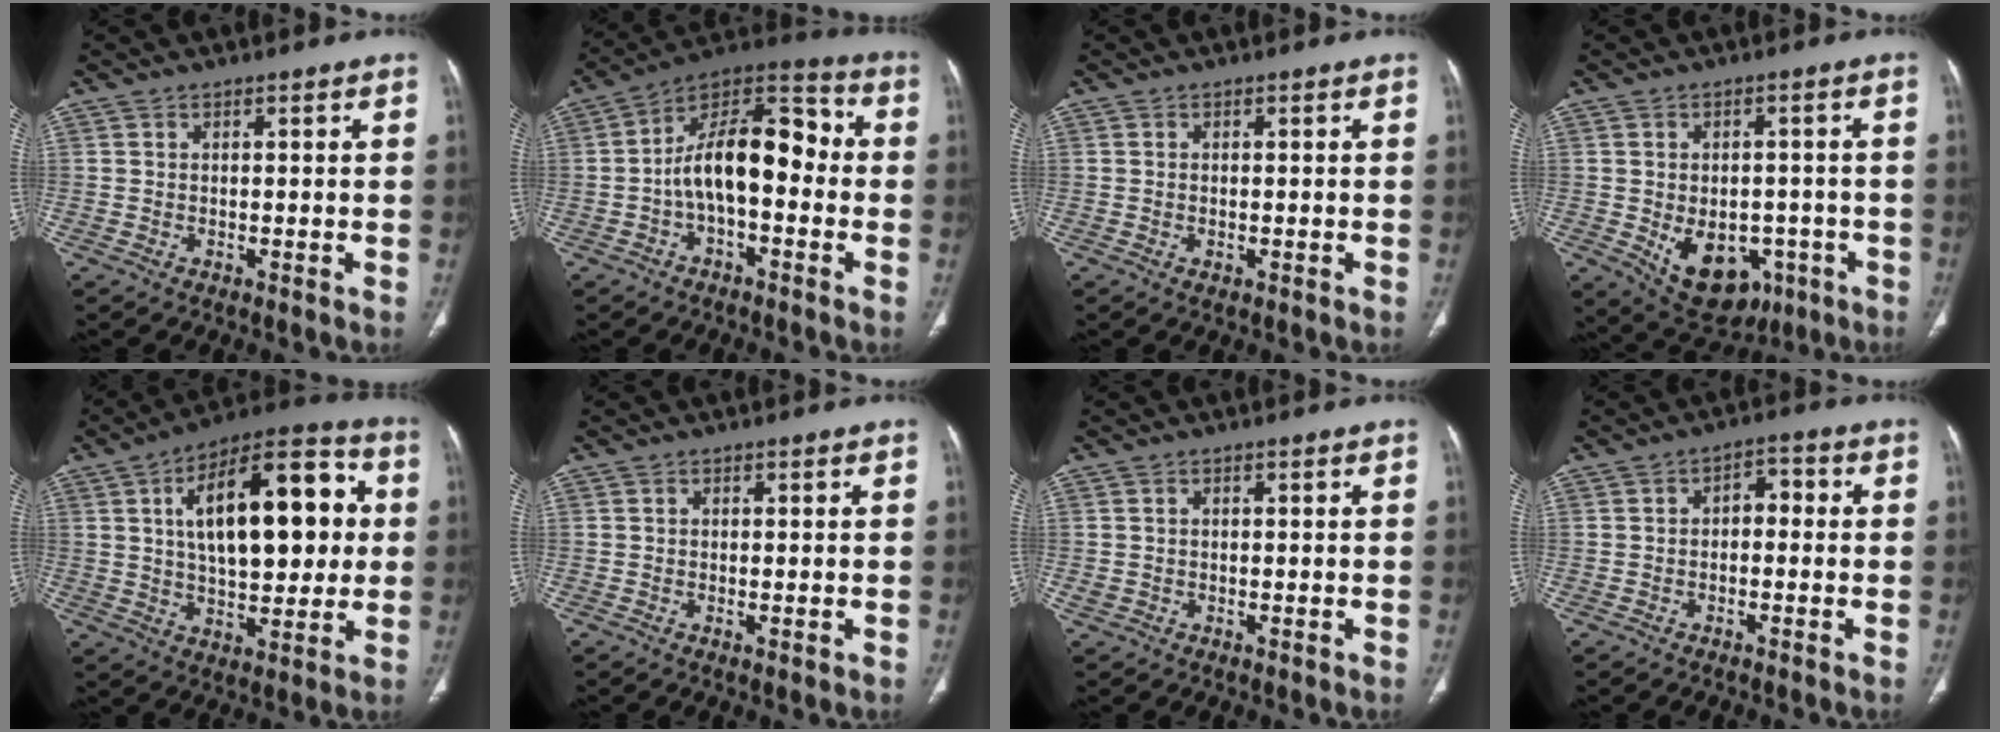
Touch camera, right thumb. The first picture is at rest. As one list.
[{"total": 15.6, "force": [-1.6, 8.1, 13.2], "torque": [-0.192, 0.051, -0.039]}, {"total": 0.9, "force": [-0.3, 0.5, 0.6], "torque": [-0.013, 0.001, -0.002]}, {"total": 13.1, "force": [-4.7, 9.0, 8.3], "torque": [-0.091, 0.014, -0.047]}, {"total": 22.8, "force": [4.3, 10.8, 19.6], "torque": [-0.268, 0.017, 0.059]}, {"total": 1.1, "force": [-0.3, 0.3, 1.0], "torque": [-0.018, -0.004, -0.004]}, {"total": 1.2, "force": [-0.2, 1.0, 0.7], "torque": [-0.015, 0.004, 0.000]}, {"total": 3.7, "force": [-0.4, 2.4, 2.8], "torque": [-0.027, 0.020, -0.016]}]